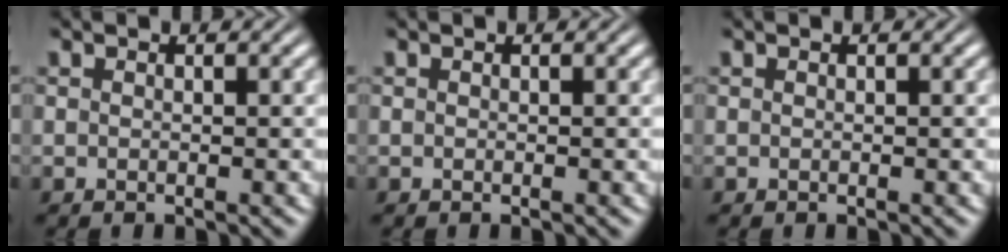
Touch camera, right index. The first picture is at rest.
{"total": 0.0}
{"total": 0.0}